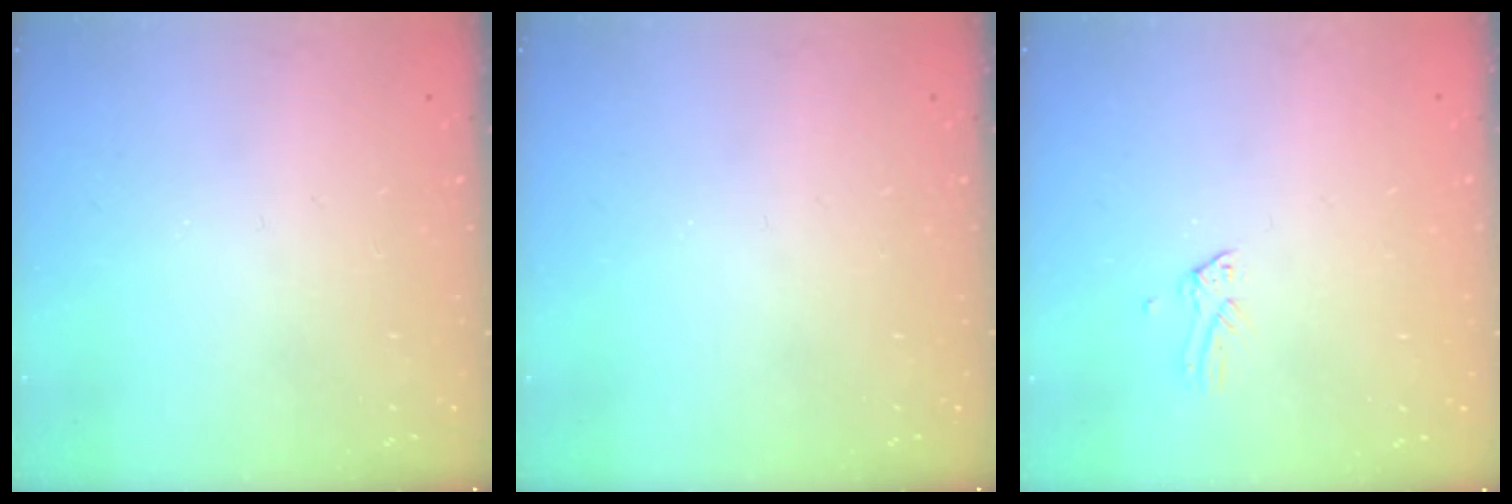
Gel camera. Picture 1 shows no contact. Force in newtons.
{"total": 0.0}
{"total": 0.0}